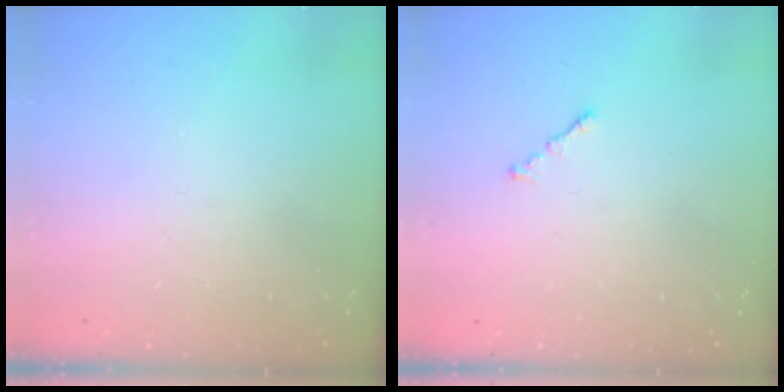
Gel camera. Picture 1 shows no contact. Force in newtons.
{"total": 0.6, "press": 0.5, "slide": 0.4}